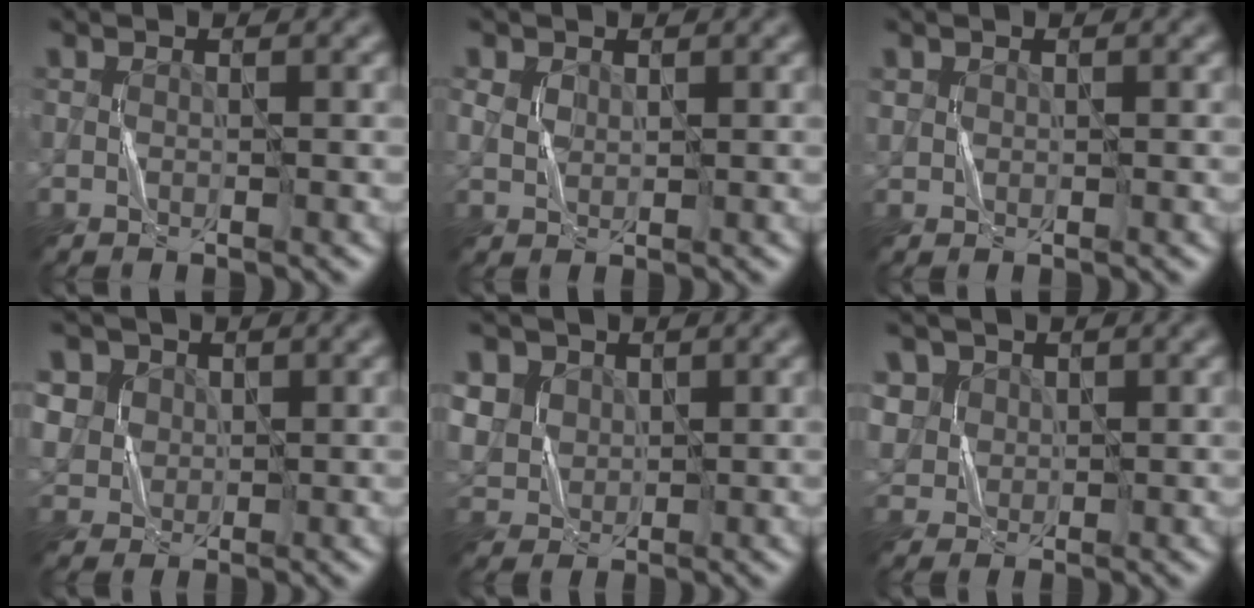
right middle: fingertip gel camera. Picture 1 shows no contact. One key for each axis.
{"total": 1.3, "fx": 0.7, "fy": 1.0, "fz": 0.5, "tx": -0.013, "ty": -0.001, "tz": 0.018}
{"total": 0.6, "fx": 0.4, "fy": 0.5, "fz": -0.1, "tx": -0.001, "ty": -0.001, "tz": 0.013}
{"total": 5.4, "fx": 2.4, "fy": 4.5, "fz": 1.8, "tx": -0.055, "ty": 0.008, "tz": 0.043}
{"total": 6.0, "fx": 2.6, "fy": 4.9, "fz": 2.3, "tx": -0.076, "ty": 0.012, "tz": 0.048}
{"total": 4.1, "fx": 1.6, "fy": 3.5, "fz": 1.2, "tx": -0.048, "ty": 0.007, "tz": 0.039}